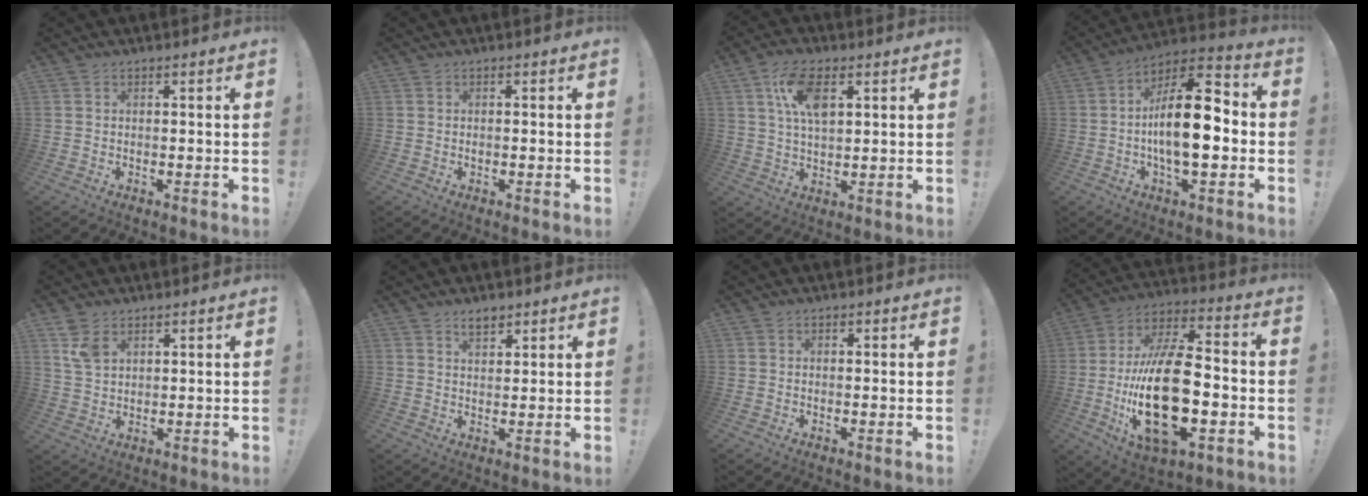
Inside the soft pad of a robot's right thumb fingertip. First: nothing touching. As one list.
[{"total": 0.0}, {"total": 10.8, "force": [4.1, 5.3, 8.5], "torque": [-0.146, 0.005, 0.075]}, {"total": 17.8, "force": [-1.8, 7.6, 16.0], "torque": [-0.264, 0.006, -0.036]}, {"total": 5.5, "force": [3.3, 3.2, 3.0], "torque": [-0.054, -0.011, 0.064]}, {"total": 3.9, "force": [2.9, 2.0, 1.8], "torque": [-0.025, -0.012, 0.052]}, {"total": 0.0}, {"total": 27.1, "force": [-5.3, 13.0, 23.2], "torque": [-0.450, 0.020, -0.086]}]